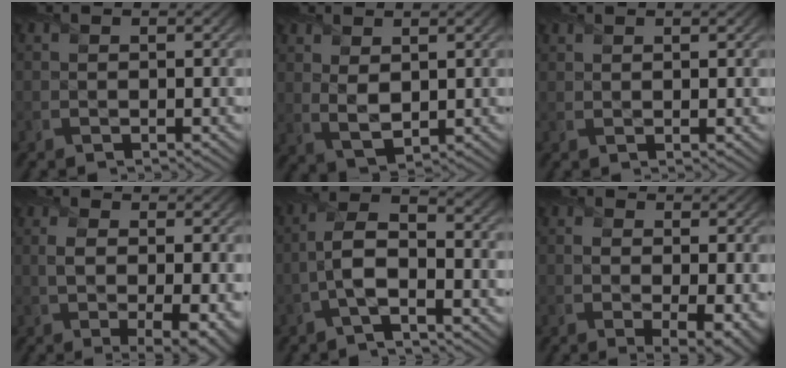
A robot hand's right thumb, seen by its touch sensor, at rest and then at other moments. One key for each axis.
{"total": 3.6, "fx": 1.5, "fy": 1.9, "fz": 2.6, "tx": -0.066, "ty": -0.004, "tz": 0.036}
{"total": 0.9, "fx": 0.7, "fy": 0.1, "fz": 0.5, "tx": -0.011, "ty": 0.002, "tz": 0.014}
{"total": 6.8, "fx": -0.1, "fy": 2.7, "fz": 6.2, "tx": -0.118, "ty": -0.011, "tz": 0.008}
{"total": 6.4, "fx": -2.4, "fy": 2.2, "fz": 5.5, "tx": -0.115, "ty": 0.011, "tz": -0.057}
{"total": 5.9, "fx": 0.0, "fy": 3.0, "fz": 5.1, "tx": -0.086, "ty": -0.016, "tz": 0.011}